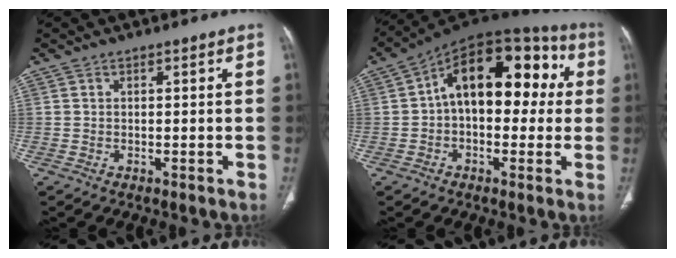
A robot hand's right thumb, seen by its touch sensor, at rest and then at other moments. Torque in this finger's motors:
{"motor_torque": [-0.44, 1.45, 0.91, 0.60, 0.25]}